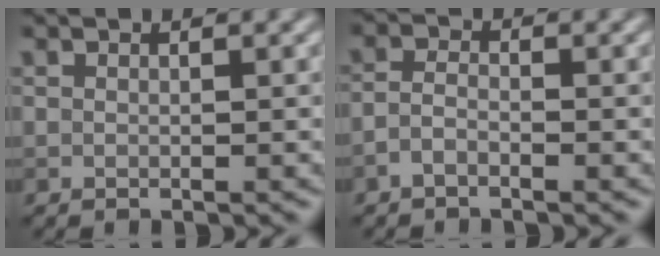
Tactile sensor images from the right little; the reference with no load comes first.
{"total": 1.6, "force": [-1.0, 0.7, 1.0], "torque": [-0.021, 0.003, -0.027]}